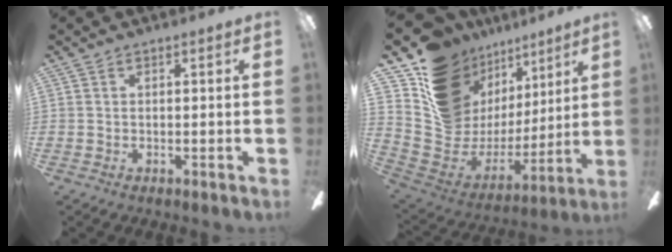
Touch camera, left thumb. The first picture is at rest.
{"total": 16.2, "force": [9.7, 11.9, 5.3], "torque": [-0.098, -0.081, 0.196]}